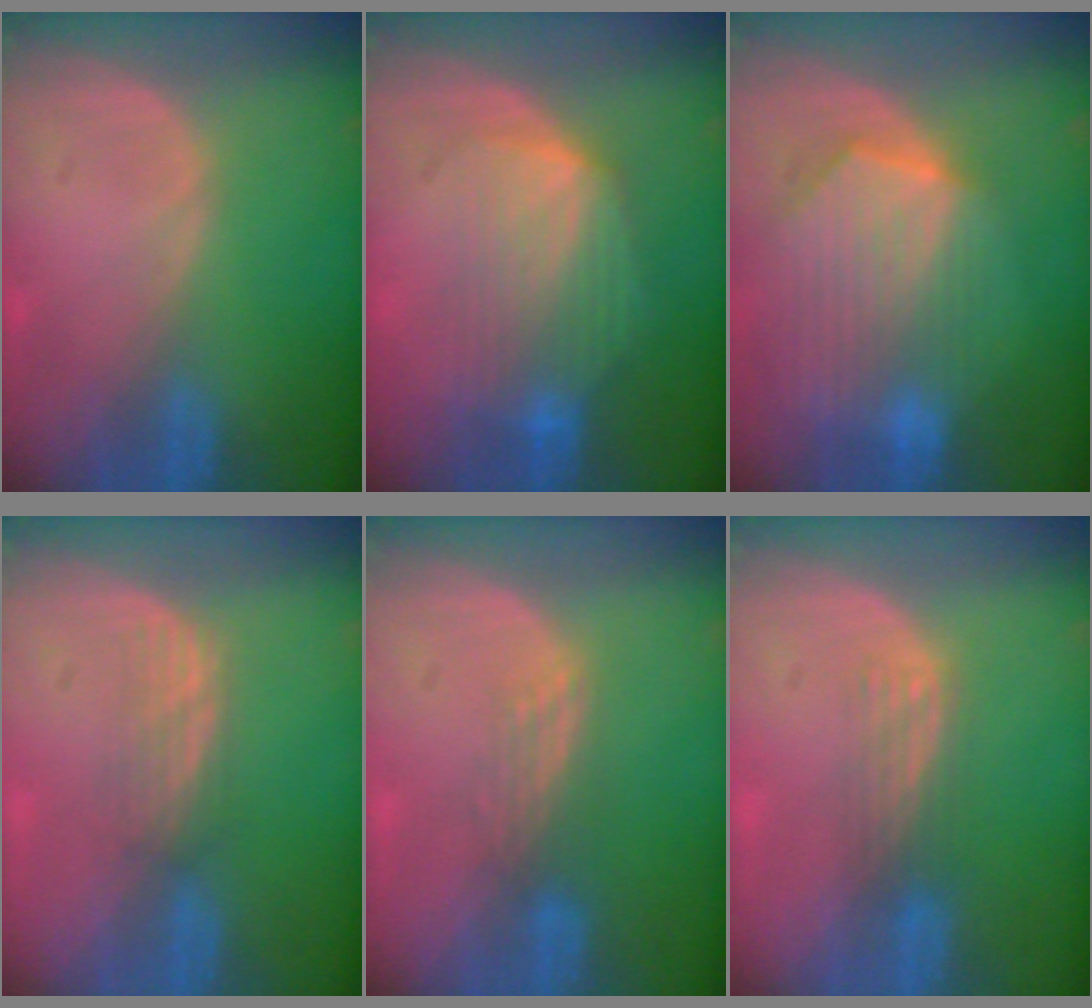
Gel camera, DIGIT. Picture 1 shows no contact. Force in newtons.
{"total": 7.5, "press": 7.4, "slide": 1.2}
{"total": 10.4, "press": 9.1, "slide": 4.9}
{"total": 2.9, "press": 2.6, "slide": 1.2}
{"total": 3.0, "press": 2.5, "slide": 1.7}
{"total": 2.9, "press": 2.7, "slide": 1.2}